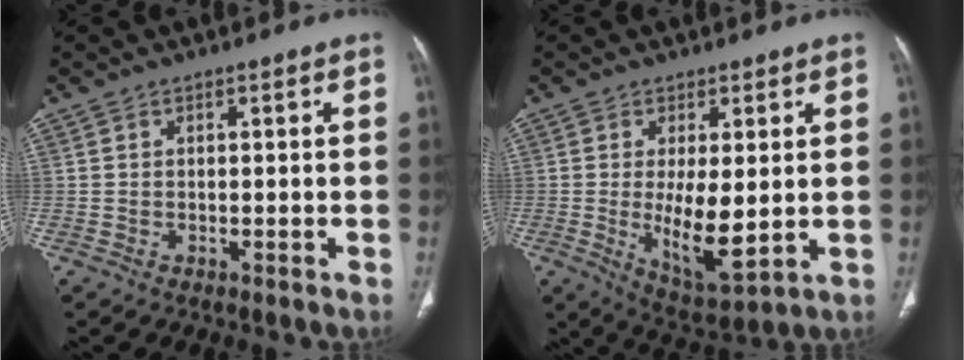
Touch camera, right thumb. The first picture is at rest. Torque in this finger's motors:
{"motor_torque": [1.52, 1.53, 0.61, -0.59, 0.26]}